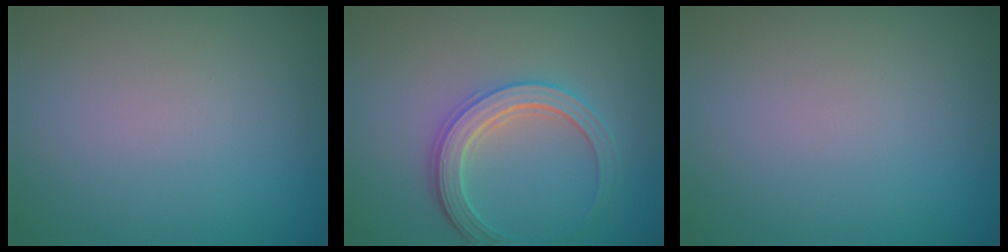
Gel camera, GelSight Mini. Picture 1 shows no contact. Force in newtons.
{"total": 3.5, "press": 3.3, "slide": 1.4}
{"total": 0.0}